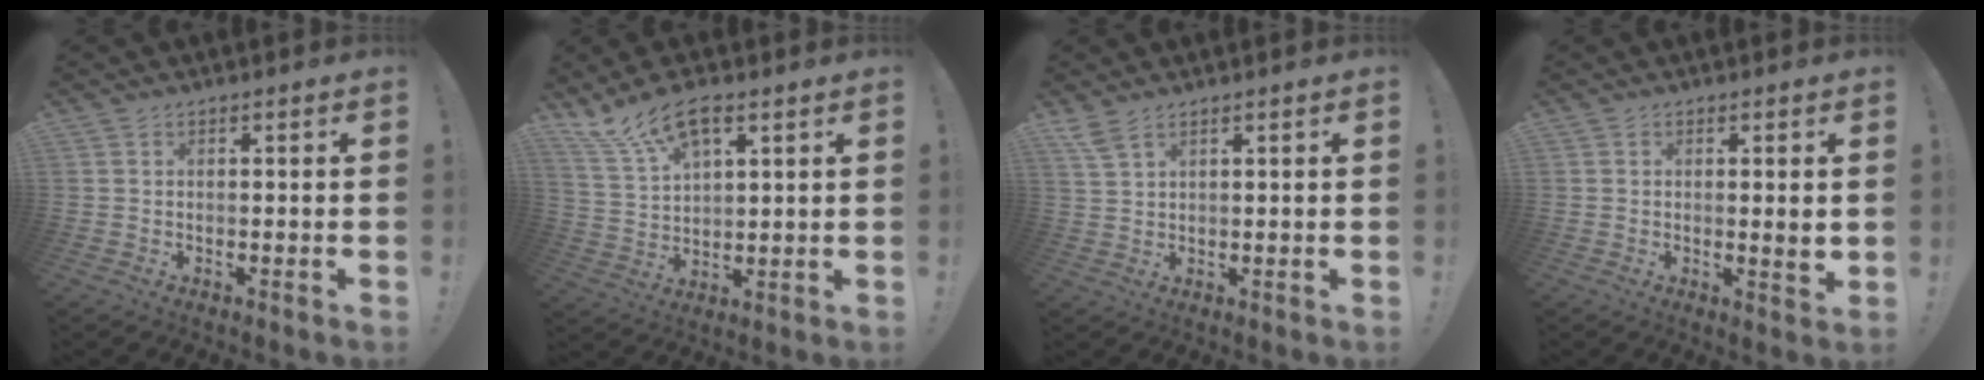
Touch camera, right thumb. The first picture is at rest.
{"total": 11.5, "force": [7.6, 4.7, 7.3], "torque": [-0.138, -0.030, 0.140]}
{"total": 4.1, "force": [3.0, 1.2, 2.5], "torque": [-0.045, -0.015, 0.057]}
{"total": 3.1, "force": [0.7, 0.2, 3.0], "torque": [-0.029, -0.014, 0.008]}